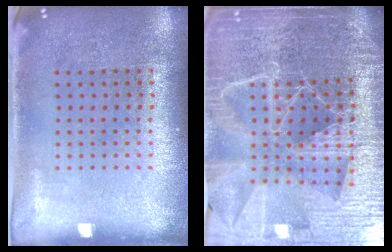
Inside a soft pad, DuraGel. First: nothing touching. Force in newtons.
{"total": 6.3, "press": 5.5, "slide": 3.1}